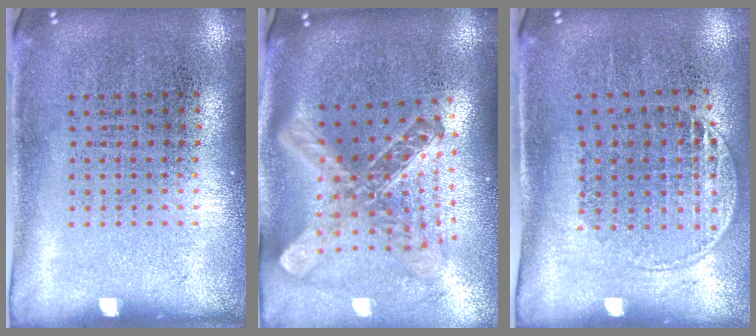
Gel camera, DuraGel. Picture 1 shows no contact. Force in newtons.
{"total": 2.7, "press": 2.0, "slide": 1.9}
{"total": 1.6, "press": 1.3, "slide": 0.9}